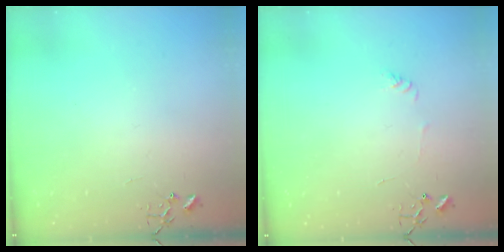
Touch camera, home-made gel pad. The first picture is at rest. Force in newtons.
{"total": 3.7, "press": 3.7, "slide": 0.5}